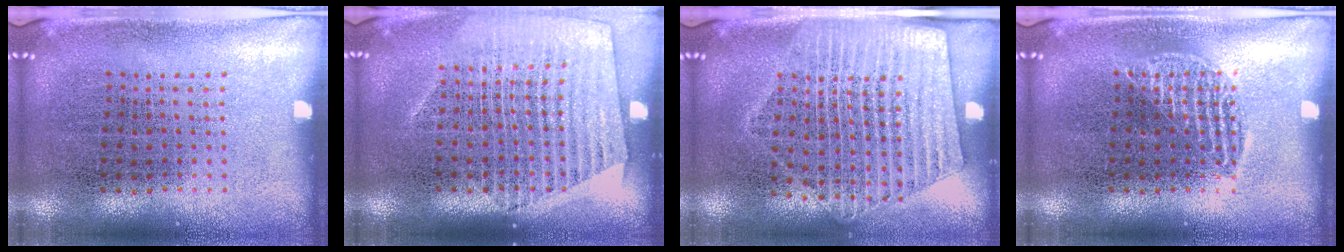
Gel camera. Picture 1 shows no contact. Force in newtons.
{"total": 1.5, "press": 1.3, "slide": 0.6}
{"total": 1.8, "press": 1.6, "slide": 0.7}
{"total": 1.2, "press": 1.2, "slide": 0.2}